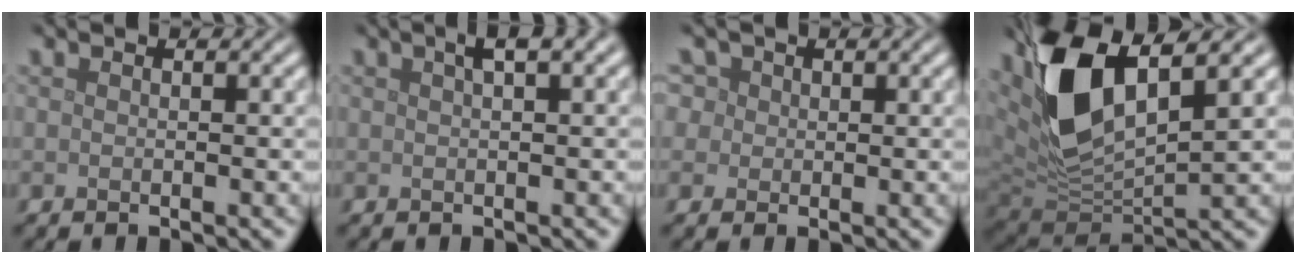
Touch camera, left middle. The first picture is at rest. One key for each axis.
{"total": 2.1, "fx": 1.0, "fy": 0.4, "fz": 1.8, "tx": -0.023, "ty": 0.010, "tz": 0.015}
{"total": 4.8, "fx": 2.2, "fy": 3.8, "fz": 2.0, "tx": -0.046, "ty": 0.021, "tz": 0.018}
{"total": 9.9, "fx": 3.8, "fy": 4.8, "fz": 7.8, "tx": -0.175, "ty": -0.005, "tz": 0.075}